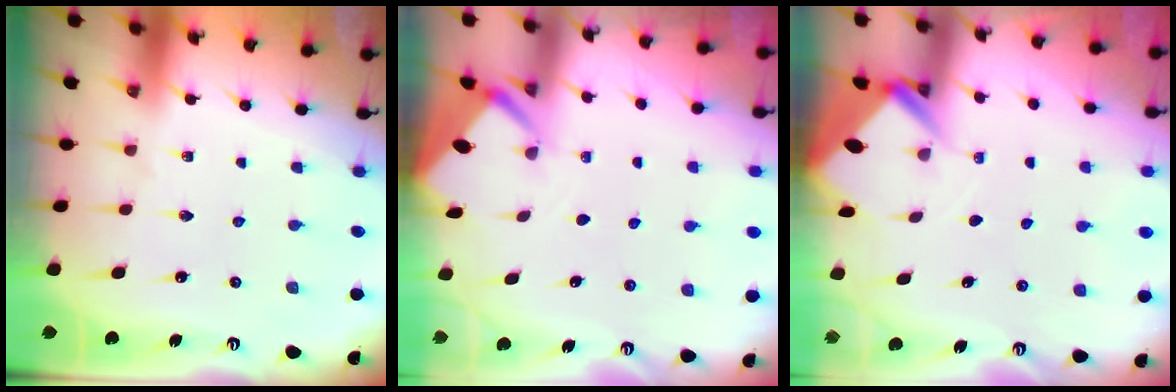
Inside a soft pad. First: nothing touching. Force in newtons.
{"total": 2.2, "press": 2.2, "slide": 0.2}
{"total": 2.7, "press": 2.7, "slide": 0.0}